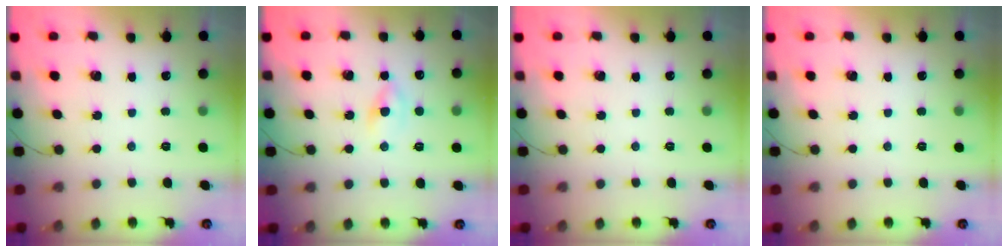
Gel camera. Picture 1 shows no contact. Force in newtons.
{"total": 2.2, "press": 1.9, "slide": 1.1}
{"total": 0.0}
{"total": 0.0}